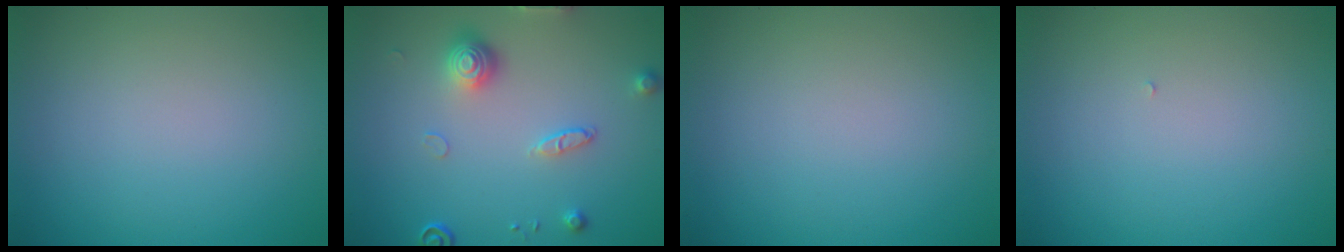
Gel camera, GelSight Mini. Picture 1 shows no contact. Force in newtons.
{"total": 3.0, "press": 2.8, "slide": 1.1}
{"total": 0.0}
{"total": 0.0}